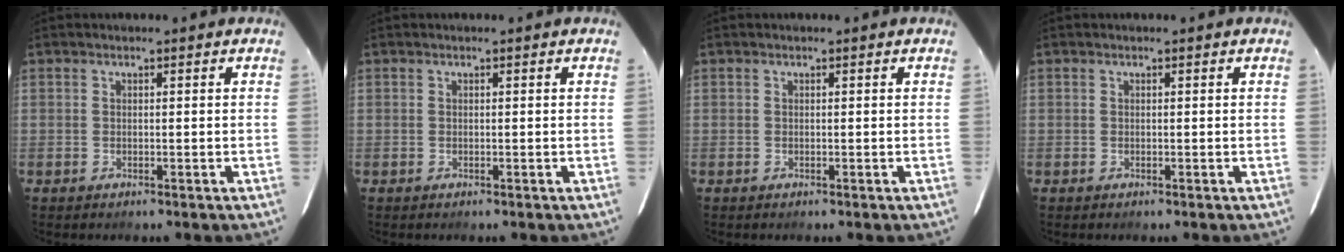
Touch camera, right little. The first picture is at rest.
{"total": 0.0}
{"total": 0.0}
{"total": 0.0}